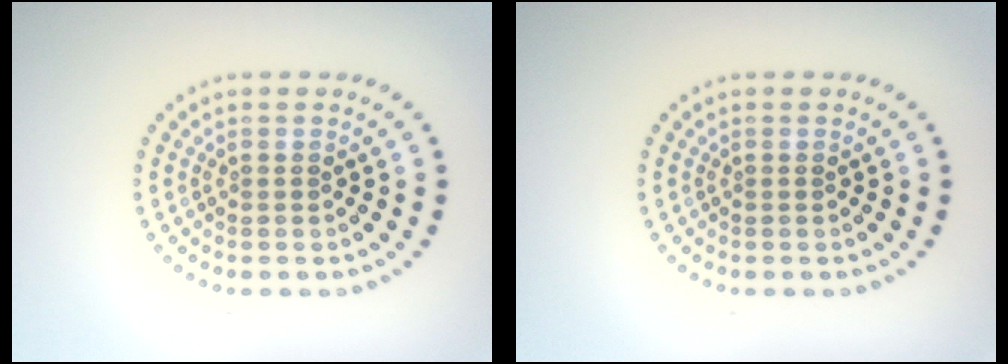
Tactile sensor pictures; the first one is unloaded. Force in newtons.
{"total": 0.0}